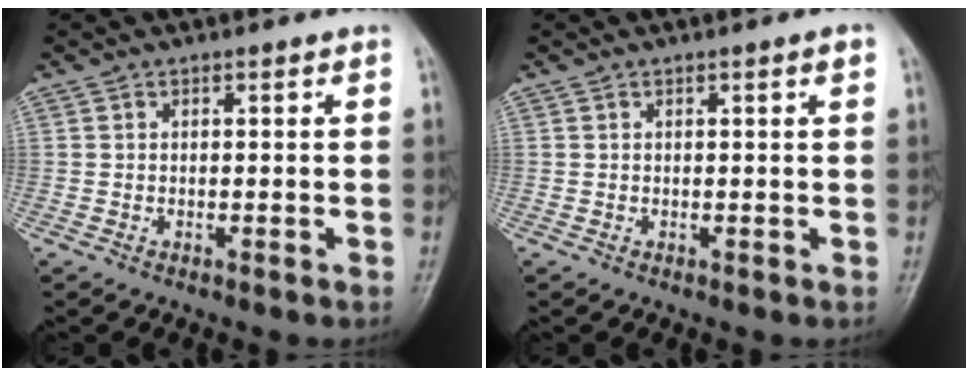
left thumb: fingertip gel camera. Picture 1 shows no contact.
{"total": 1.0, "force": [0.5, 0.1, 0.9], "torque": [-0.016, 0.001, 0.005]}